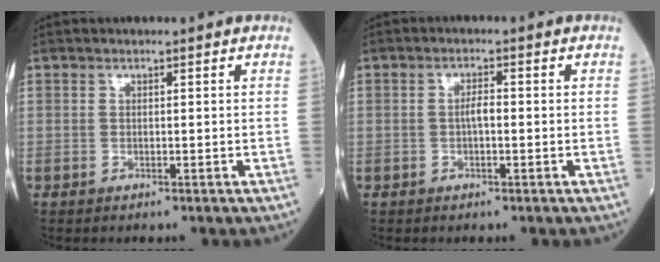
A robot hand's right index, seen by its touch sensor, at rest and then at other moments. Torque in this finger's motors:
{"motor_torque": [0.33, -0.04, 0.18, 0.06]}